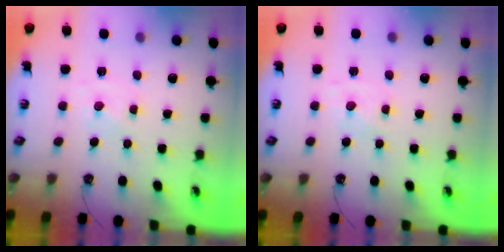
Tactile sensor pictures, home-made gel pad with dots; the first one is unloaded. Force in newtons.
{"total": 0.6, "press": 0.6, "slide": 0.2}